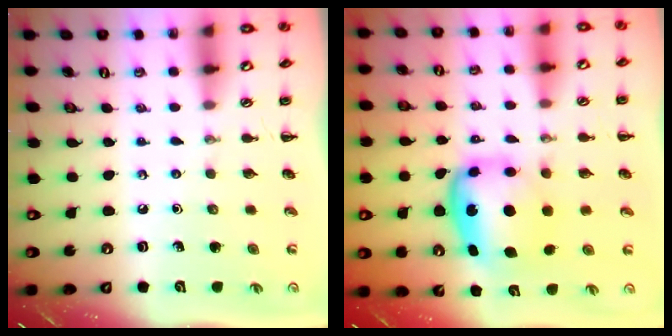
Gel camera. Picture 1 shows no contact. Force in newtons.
{"total": 7.4, "press": 7.2, "slide": 1.6}